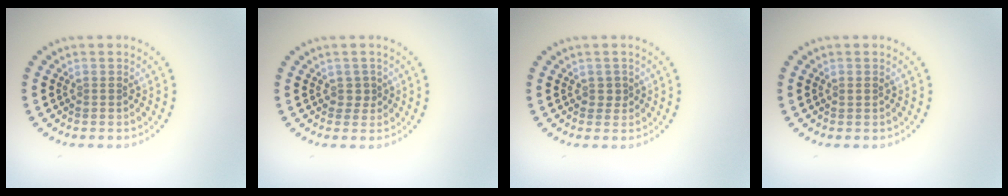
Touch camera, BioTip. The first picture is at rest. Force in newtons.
{"total": 1.1, "press": 0.8, "slide": 0.7}
{"total": 1.0, "press": 0.9, "slide": 0.4}
{"total": 0.5, "press": 0.5, "slide": 0.1}